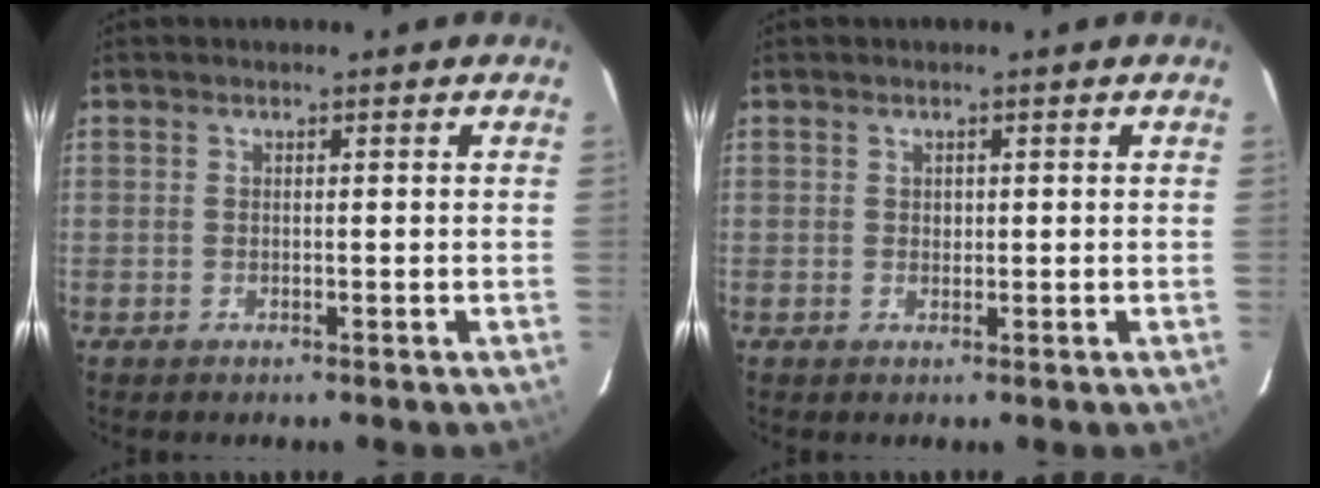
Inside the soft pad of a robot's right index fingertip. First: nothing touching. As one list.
[{"total": 0.9, "force": [0.2, 0.8, 0.2], "torque": [-0.001, 0.002, 0.004]}]